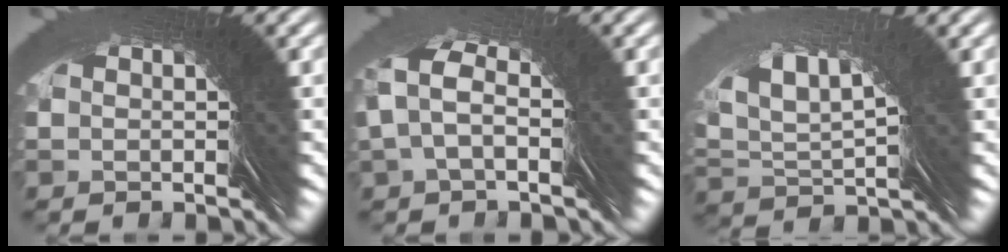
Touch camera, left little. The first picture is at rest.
{"total": 1.9, "force": [1.8, -0.4, -0.2], "torque": [-0.015, 0.031, 0.022]}
{"total": 5.1, "force": [4.4, -2.3, 1.2], "torque": [-0.017, 0.041, 0.062]}